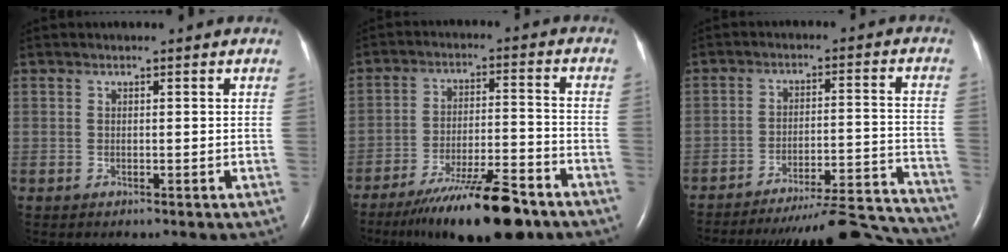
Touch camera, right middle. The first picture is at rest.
{"total": 14.4, "force": [-10.6, 2.2, 9.4], "torque": [-0.141, -0.016, -0.172]}
{"total": 20.9, "force": [-20.4, 0.8, 4.6], "torque": [-0.033, 0.005, -0.273]}